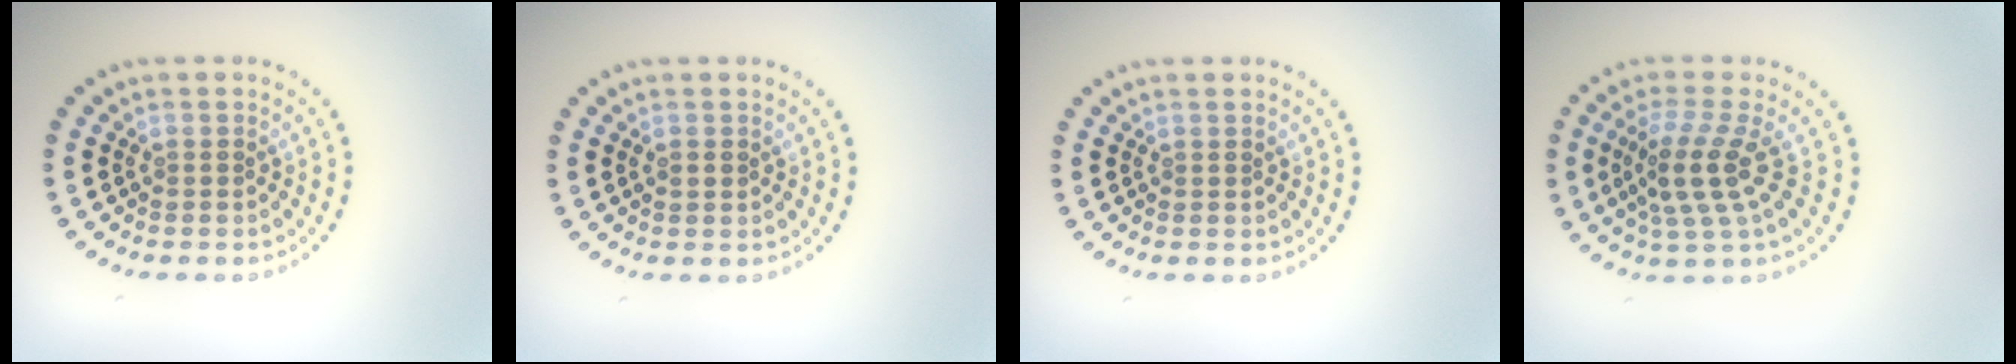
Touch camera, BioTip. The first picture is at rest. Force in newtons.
{"total": 0.8, "press": 0.8, "slide": 0.1}
{"total": 0.0}
{"total": 3.8, "press": 3.0, "slide": 2.3}